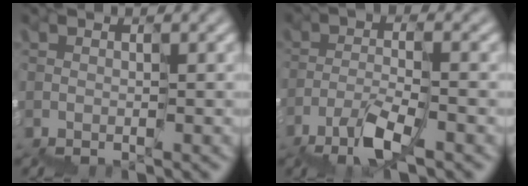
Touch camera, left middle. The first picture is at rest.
{"total": 3.4, "force": [-2.3, 0.6, 2.4], "torque": [-0.053, 0.005, -0.045]}